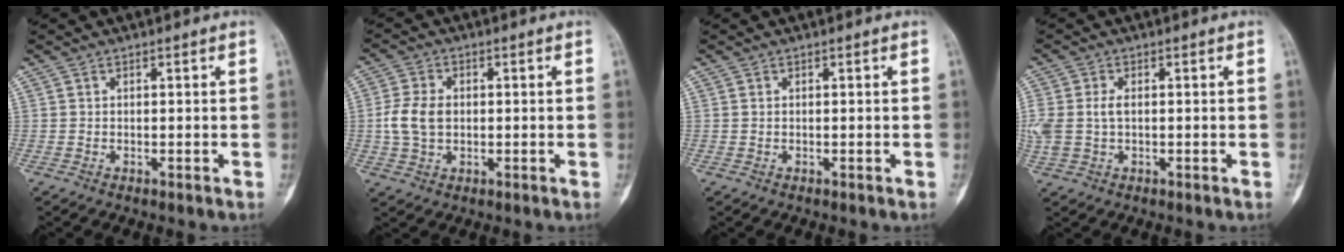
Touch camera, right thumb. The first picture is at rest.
{"total": 6.6, "force": [0.0, 4.6, 4.7], "torque": [-0.098, 0.007, 0.000]}
{"total": 0.0}
{"total": 6.3, "force": [0.1, 4.1, 4.8], "torque": [-0.131, 0.013, 0.005]}